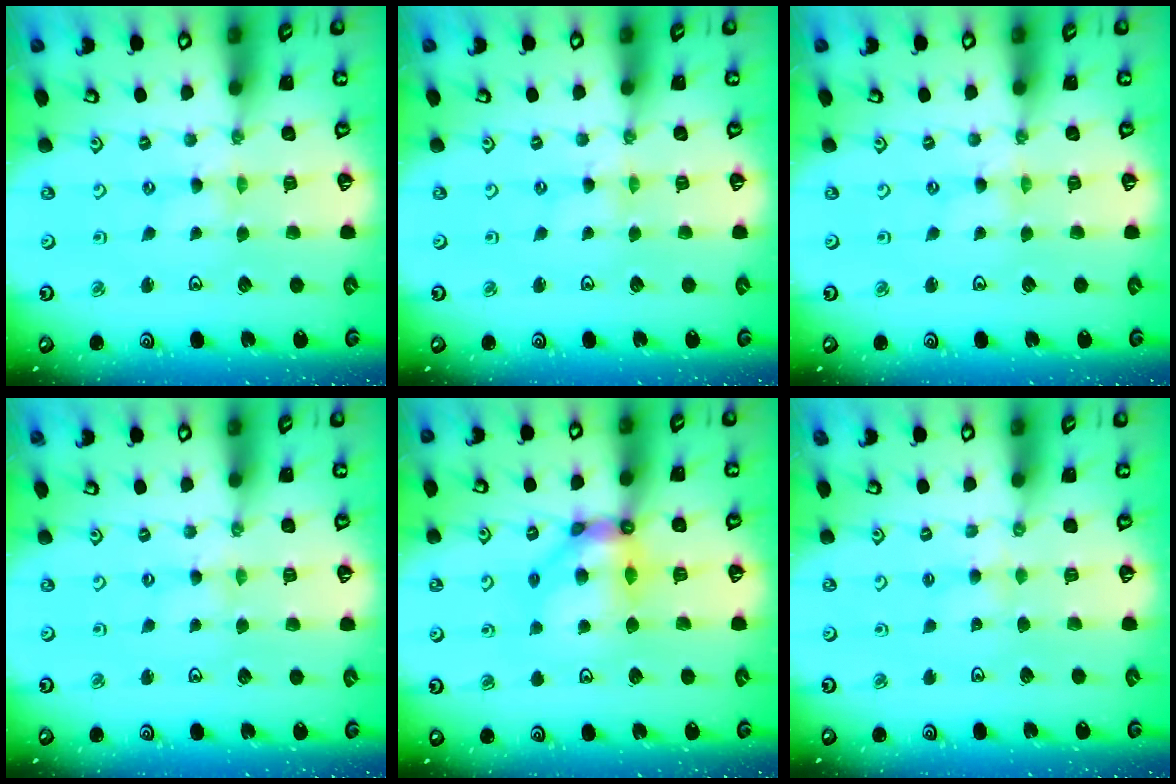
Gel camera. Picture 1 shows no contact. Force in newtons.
{"total": 0.0}
{"total": 0.0}
{"total": 0.7, "press": 0.7, "slide": 0.1}
{"total": 10.9, "press": 10.8, "slide": 1.0}
{"total": 3.1, "press": 3.1, "slide": 0.4}